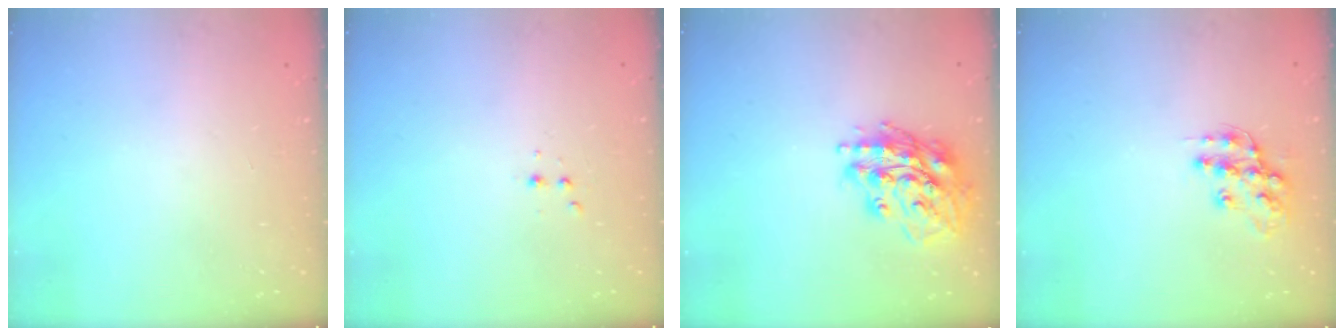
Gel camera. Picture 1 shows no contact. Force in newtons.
{"total": 2.5, "press": 2.4, "slide": 0.5}
{"total": 17.6, "press": 17.4, "slide": 2.6}
{"total": 12.8, "press": 12.8, "slide": 0.9}